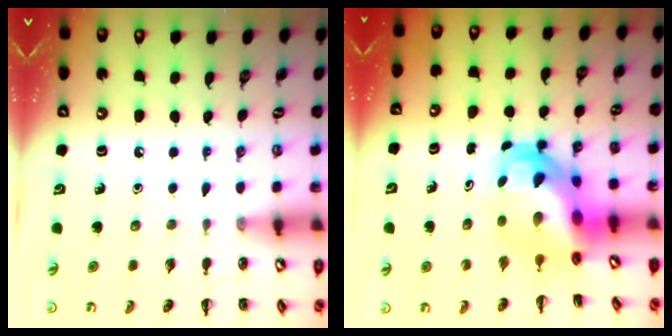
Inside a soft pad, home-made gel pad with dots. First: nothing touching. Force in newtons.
{"total": 6.4, "press": 6.1, "slide": 1.9}